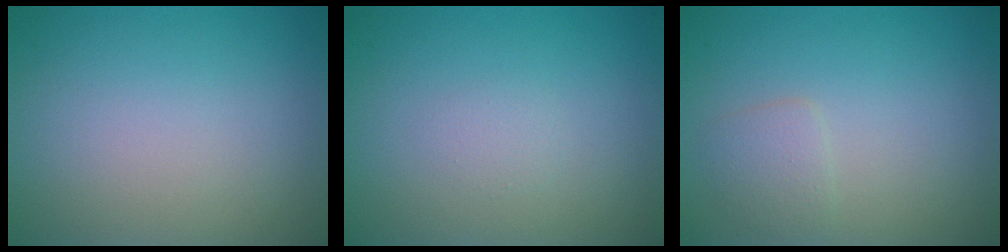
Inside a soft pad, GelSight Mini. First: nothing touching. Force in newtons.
{"total": 0.7, "press": 0.7, "slide": 0.1}
{"total": 1.5, "press": 1.5, "slide": 0.1}